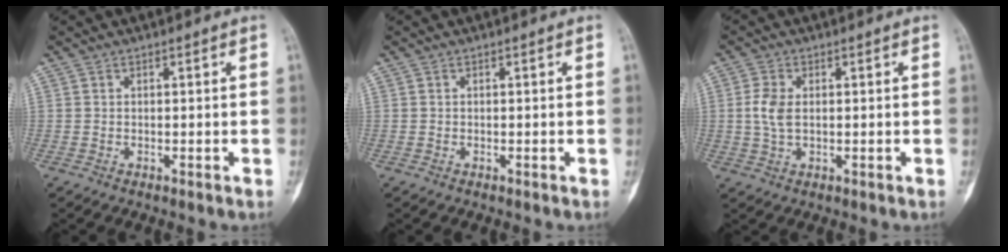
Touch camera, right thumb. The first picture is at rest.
{"total": 0.0}
{"total": 4.7, "force": [0.4, 2.8, 3.8], "torque": [-0.087, 0.003, 0.008]}